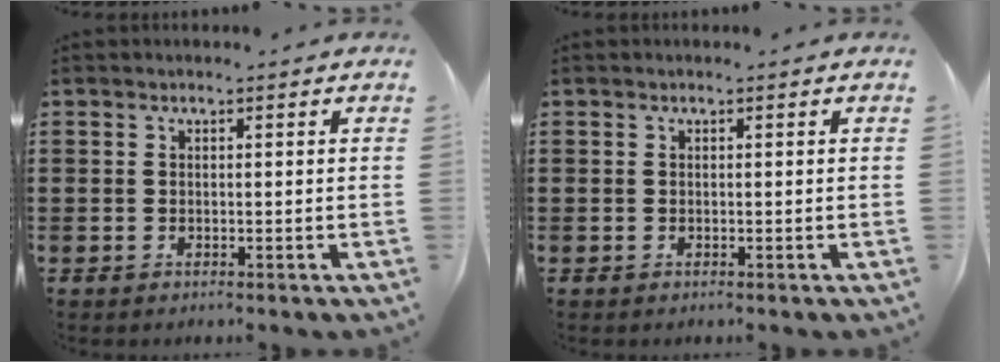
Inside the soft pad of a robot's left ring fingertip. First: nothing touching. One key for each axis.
{"total": 0.0}